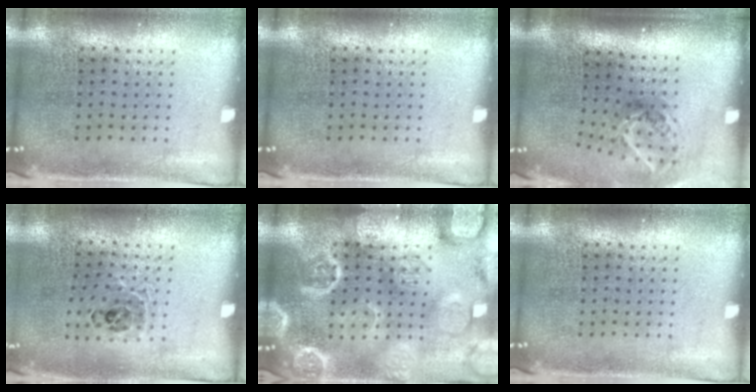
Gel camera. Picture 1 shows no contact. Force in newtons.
{"total": 0.0}
{"total": 1.9, "press": 1.2, "slide": 1.5}
{"total": 0.8, "press": 0.8, "slide": 0.1}
{"total": 6.2, "press": 6.1, "slide": 0.9}
{"total": 0.0}